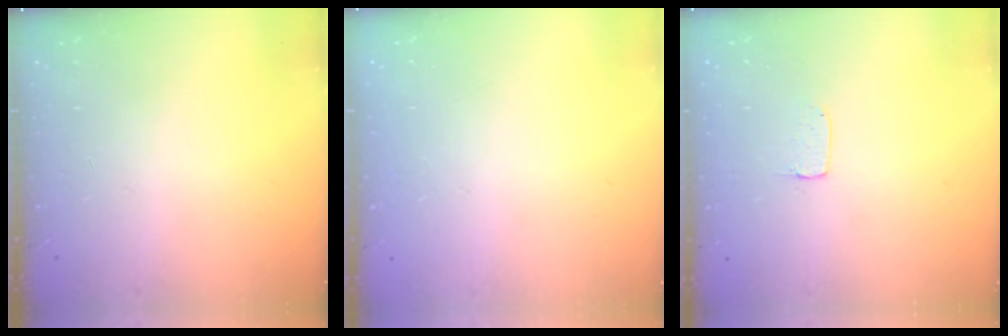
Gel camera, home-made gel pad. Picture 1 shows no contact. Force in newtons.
{"total": 0.0}
{"total": 3.2, "press": 3.2, "slide": 0.1}